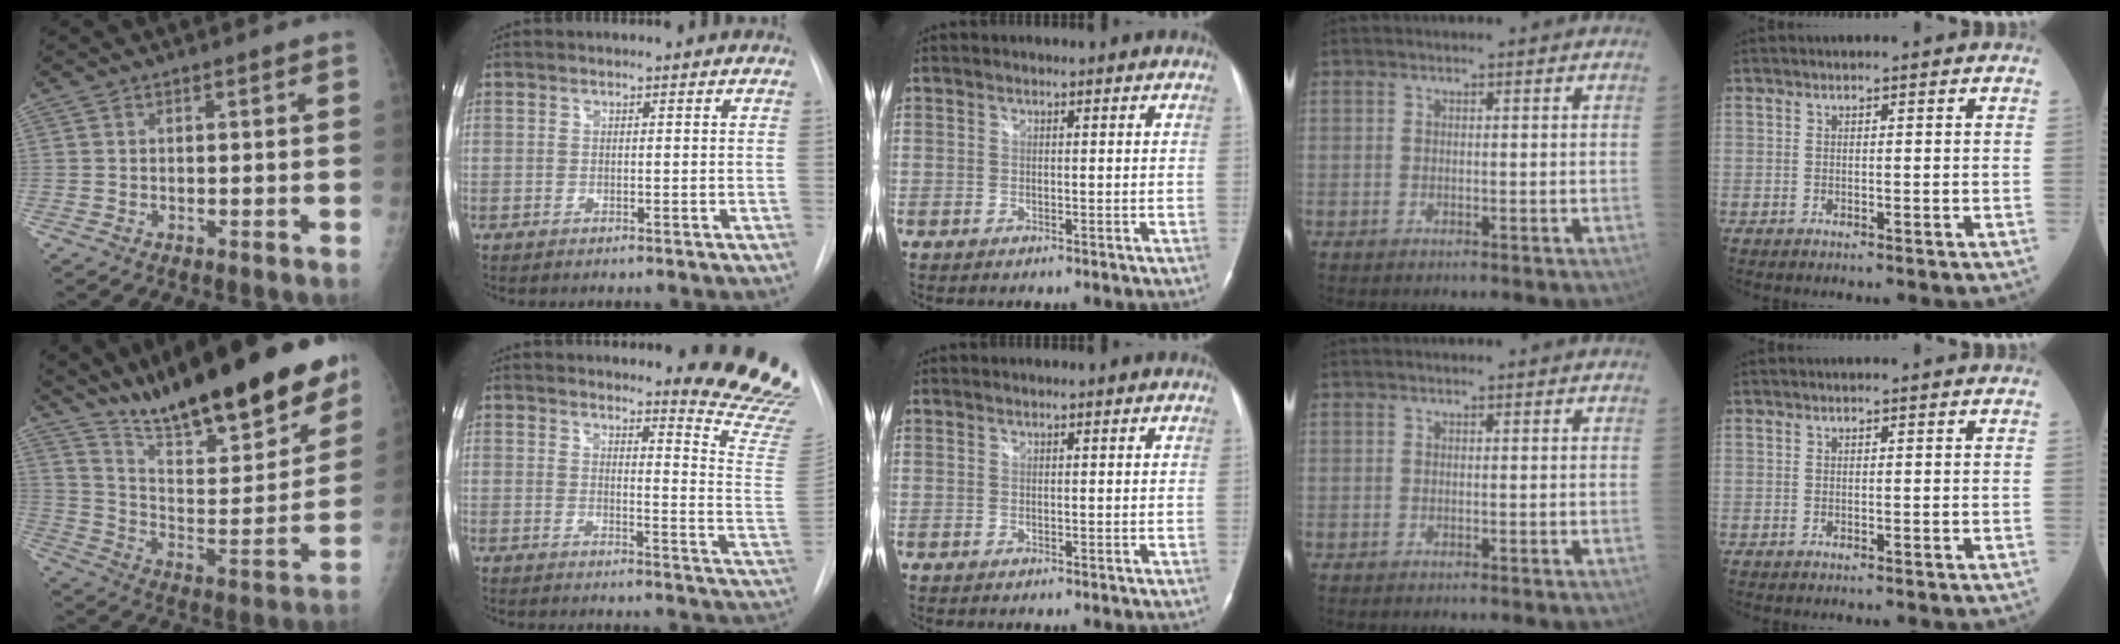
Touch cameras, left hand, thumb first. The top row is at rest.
{"thumb": {"total": 28.1, "force": [21.1, 7.2, 17.1], "torque": [-0.231, -0.086, 0.331]}, "index": {"total": 15.2, "force": [14.8, -0.3, 3.5], "torque": [-0.028, -0.159, 0.144]}}